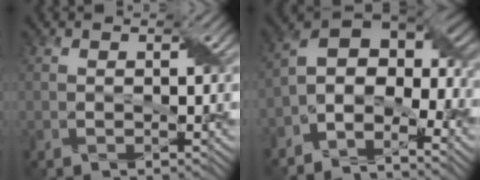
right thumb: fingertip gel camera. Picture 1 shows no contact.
{"total": 10.5, "force": [-4.7, 4.8, 8.0], "torque": [-0.134, -0.002, -0.089]}